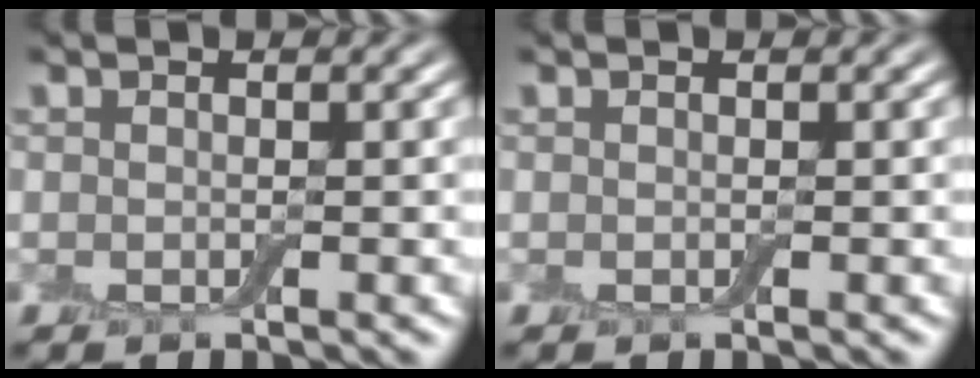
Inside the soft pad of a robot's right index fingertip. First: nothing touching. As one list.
[{"total": 0.0}]